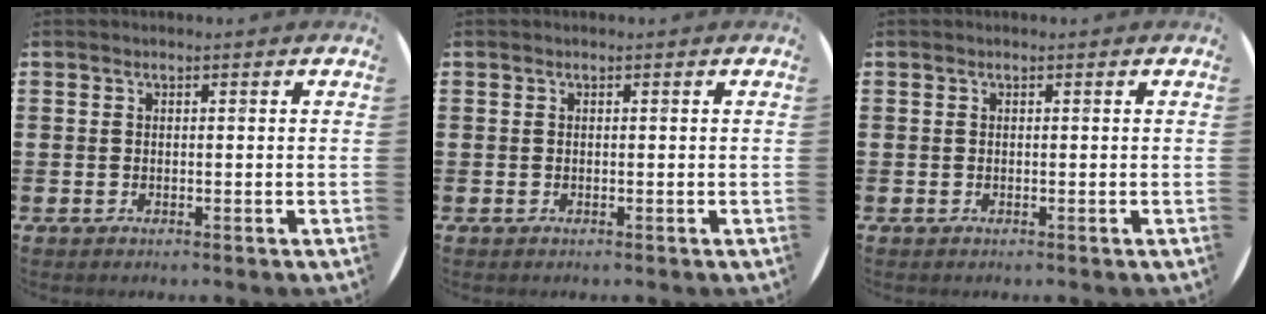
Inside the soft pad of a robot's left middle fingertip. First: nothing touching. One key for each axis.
{"total": 0.0}
{"total": 0.0}